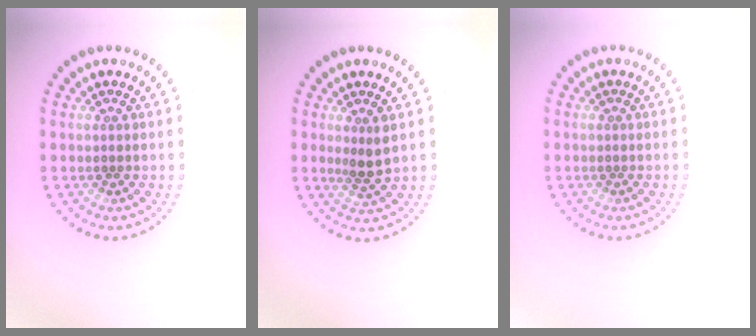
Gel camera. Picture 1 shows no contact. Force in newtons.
{"total": 2.0, "press": 1.7, "slide": 1.2}
{"total": 0.0}